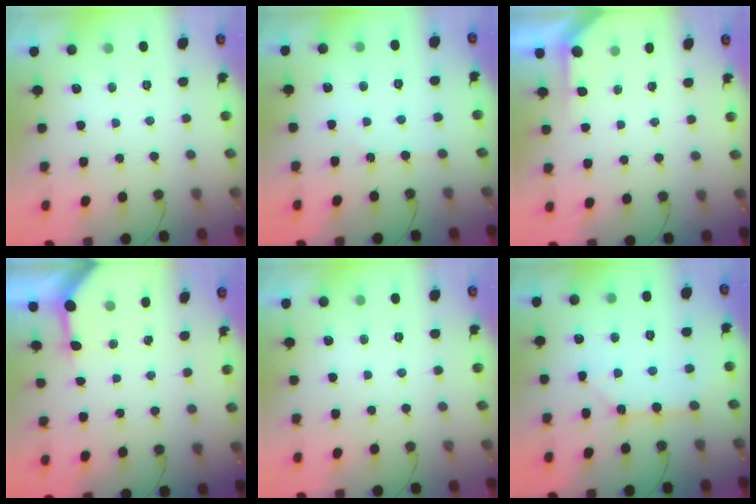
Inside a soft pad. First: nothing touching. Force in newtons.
{"total": 2.9, "press": 2.8, "slide": 0.5}
{"total": 1.5, "press": 1.5, "slide": 0.1}
{"total": 3.4, "press": 3.4, "slide": 0.3}
{"total": 0.0}
{"total": 6.6, "press": 6.6, "slide": 0.8}